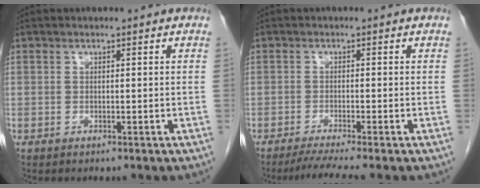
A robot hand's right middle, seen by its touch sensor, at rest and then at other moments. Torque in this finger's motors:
{"motor_torque": [0.50, -0.18, 0.06, 0.02]}